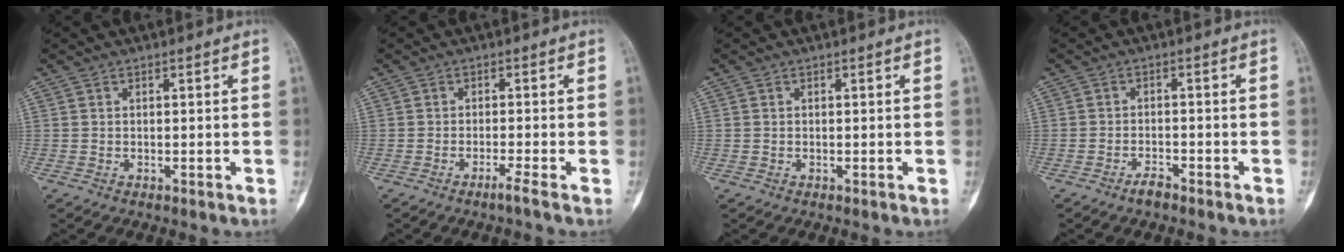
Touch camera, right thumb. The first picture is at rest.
{"total": 1.7, "force": [-1.2, -0.6, 1.0], "torque": [-0.025, 0.002, -0.025]}
{"total": 0.0}
{"total": 2.2, "force": [-1.8, 0.6, 1.0], "torque": [-0.023, 0.009, -0.034]}